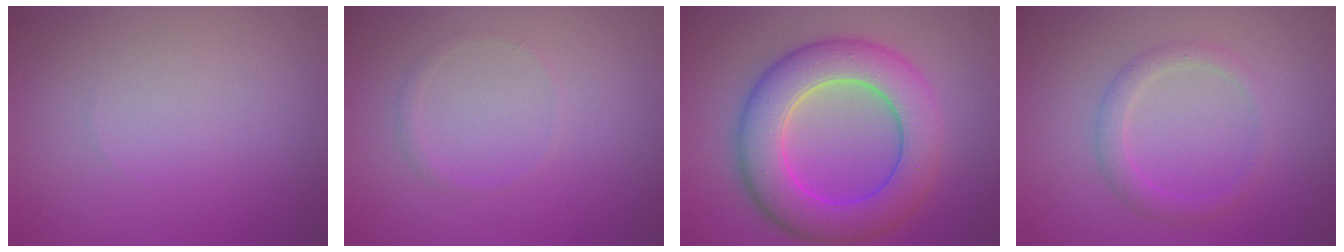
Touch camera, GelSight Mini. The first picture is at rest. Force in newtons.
{"total": 0.7, "press": 0.7, "slide": 0.0}
{"total": 9.1, "press": 9.1, "slide": 0.1}
{"total": 2.1, "press": 2.1, "slide": 0.1}